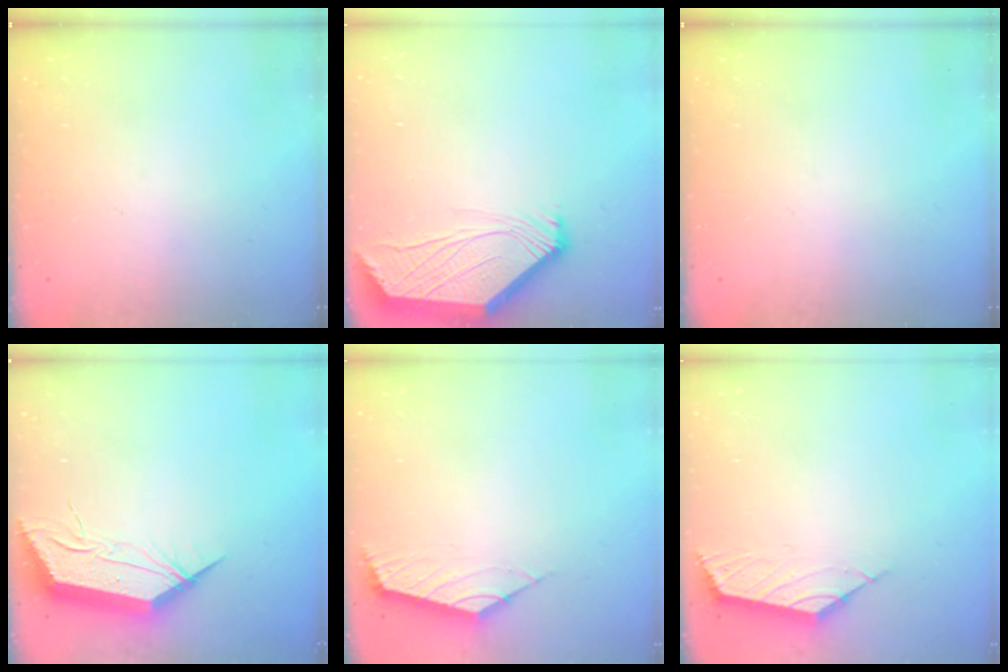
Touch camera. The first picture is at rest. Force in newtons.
{"total": 2.6, "press": 2.6, "slide": 0.5}
{"total": 0.0}
{"total": 14.6, "press": 14.6, "slide": 0.5}
{"total": 2.5, "press": 2.4, "slide": 0.7}
{"total": 2.5, "press": 2.4, "slide": 0.7}